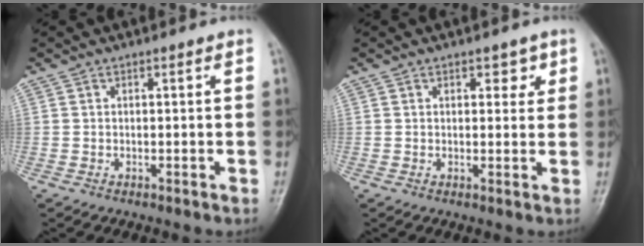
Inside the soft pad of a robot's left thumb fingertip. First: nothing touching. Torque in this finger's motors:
{"motor_torque": [-0.03, 0.05, -0.05, 0.24, -0.02]}